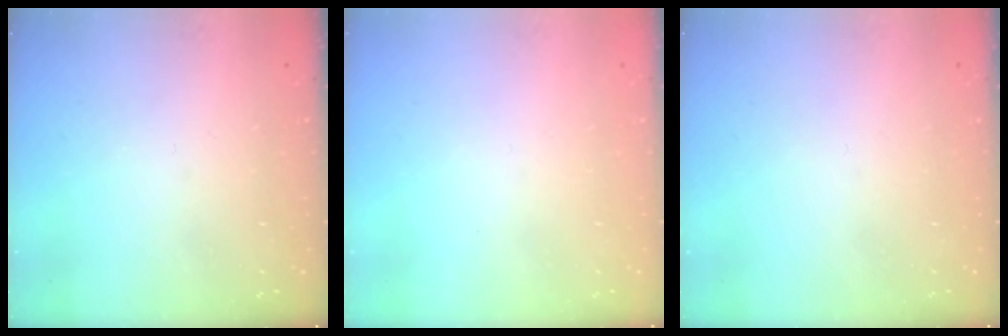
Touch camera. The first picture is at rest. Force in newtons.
{"total": 1.6, "press": 1.5, "slide": 0.1}
{"total": 1.6, "press": 1.6, "slide": 0.1}